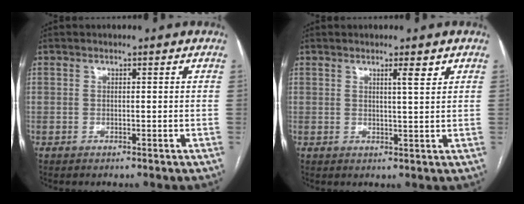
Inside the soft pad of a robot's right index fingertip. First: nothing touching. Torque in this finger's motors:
{"motor_torque": [-0.12, -0.05, -0.02, -0.01]}